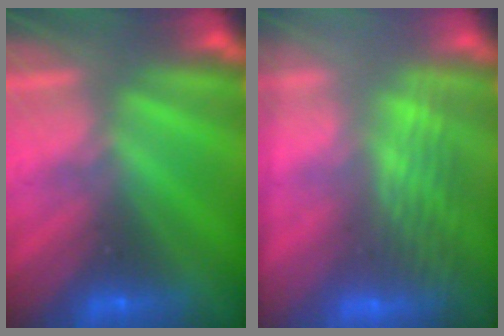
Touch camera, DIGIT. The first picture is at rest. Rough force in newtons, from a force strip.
{"total": 2.8}